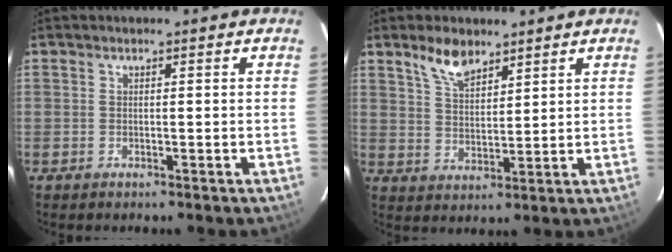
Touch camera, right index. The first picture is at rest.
{"total": 6.6, "force": [4.8, 2.8, 3.4], "torque": [-0.059, 0.004, 0.094]}